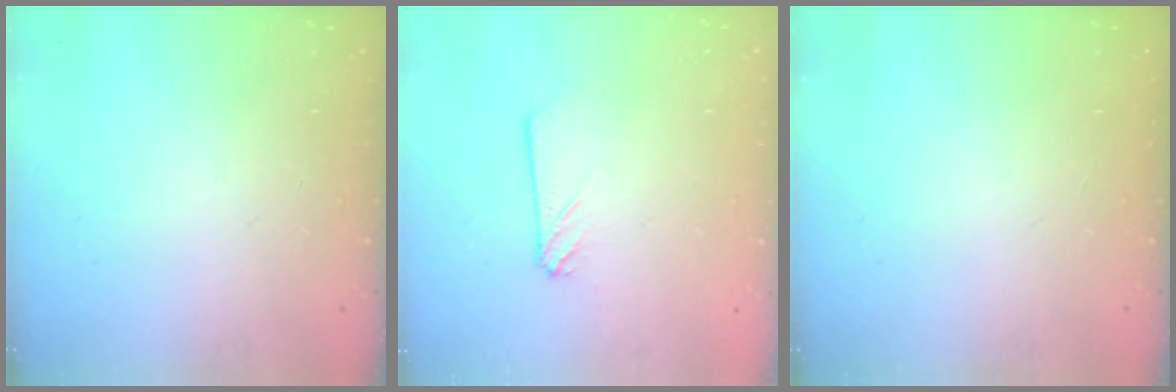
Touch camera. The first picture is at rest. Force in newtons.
{"total": 2.4, "press": 2.4, "slide": 0.3}
{"total": 0.0}